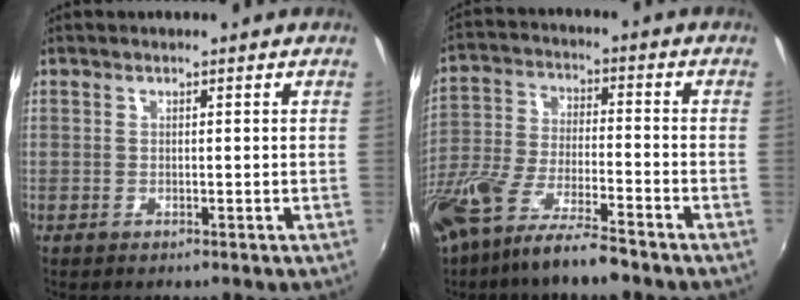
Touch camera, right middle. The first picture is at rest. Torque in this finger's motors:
{"motor_torque": [1.12, -1.02, 0.32, 0.21]}